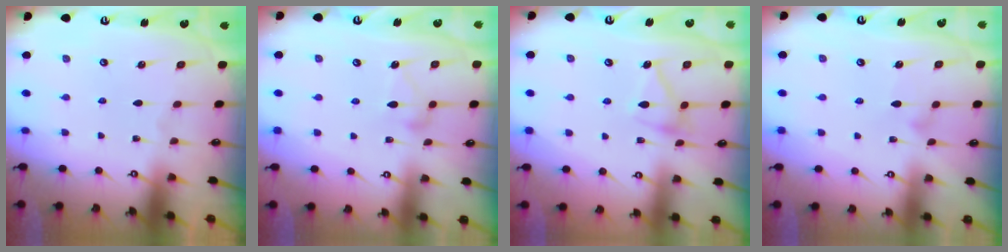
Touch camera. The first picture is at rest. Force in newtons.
{"total": 9.3, "press": 9.3, "slide": 0.8}
{"total": 13.1, "press": 13.1, "slide": 0.5}
{"total": 3.7, "press": 3.7, "slide": 0.2}